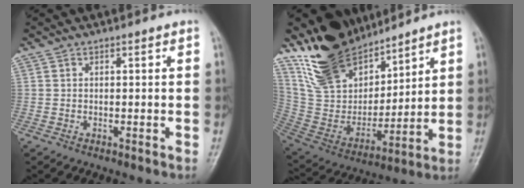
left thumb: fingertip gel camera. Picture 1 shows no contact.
{"total": 19.8, "force": [15.3, 9.6, 8.2], "torque": [-0.101, -0.083, 0.297]}